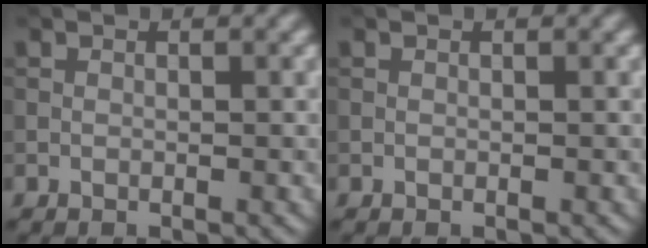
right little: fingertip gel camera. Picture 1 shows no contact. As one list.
[{"total": 0.0}]